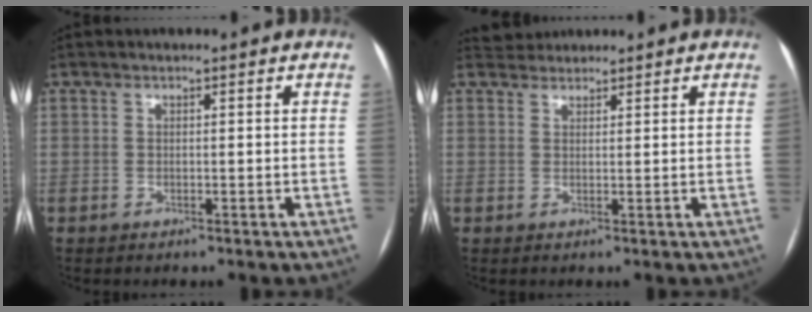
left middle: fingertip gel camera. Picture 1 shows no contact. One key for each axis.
{"total": 2.2, "fx": 2.1, "fy": 0.6, "fz": -0.4, "tx": 0.004, "ty": 0.017, "tz": 0.036}